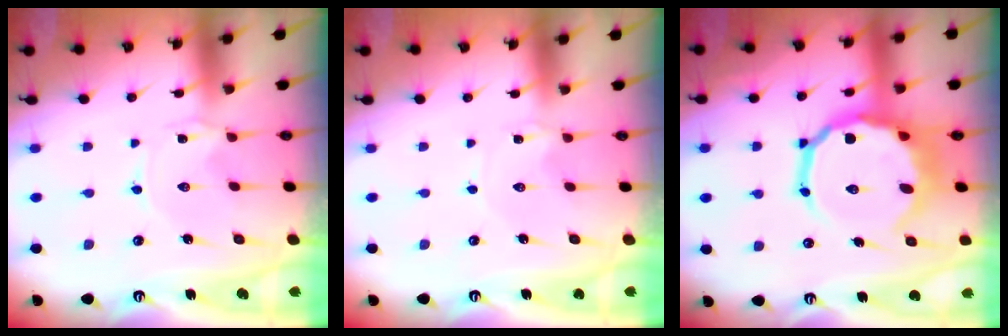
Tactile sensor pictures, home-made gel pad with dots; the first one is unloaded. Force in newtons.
{"total": 1.1, "press": 1.1, "slide": 0.2}
{"total": 15.7, "press": 15.3, "slide": 3.9}